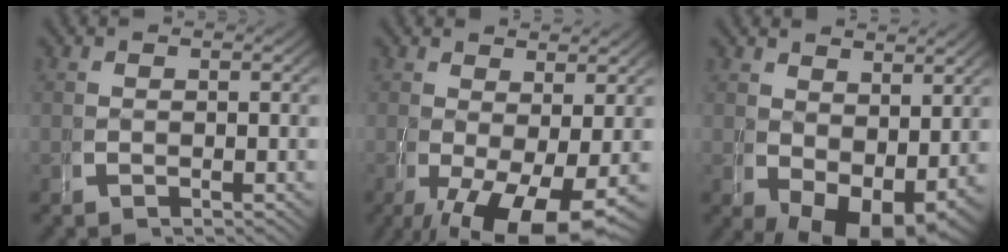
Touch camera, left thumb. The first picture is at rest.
{"total": 7.9, "force": [-2.6, 3.8, 6.5], "torque": [-0.106, -0.045, -0.011]}
{"total": 6.6, "force": [-0.9, 4.3, 4.9], "torque": [-0.072, -0.045, 0.015]}